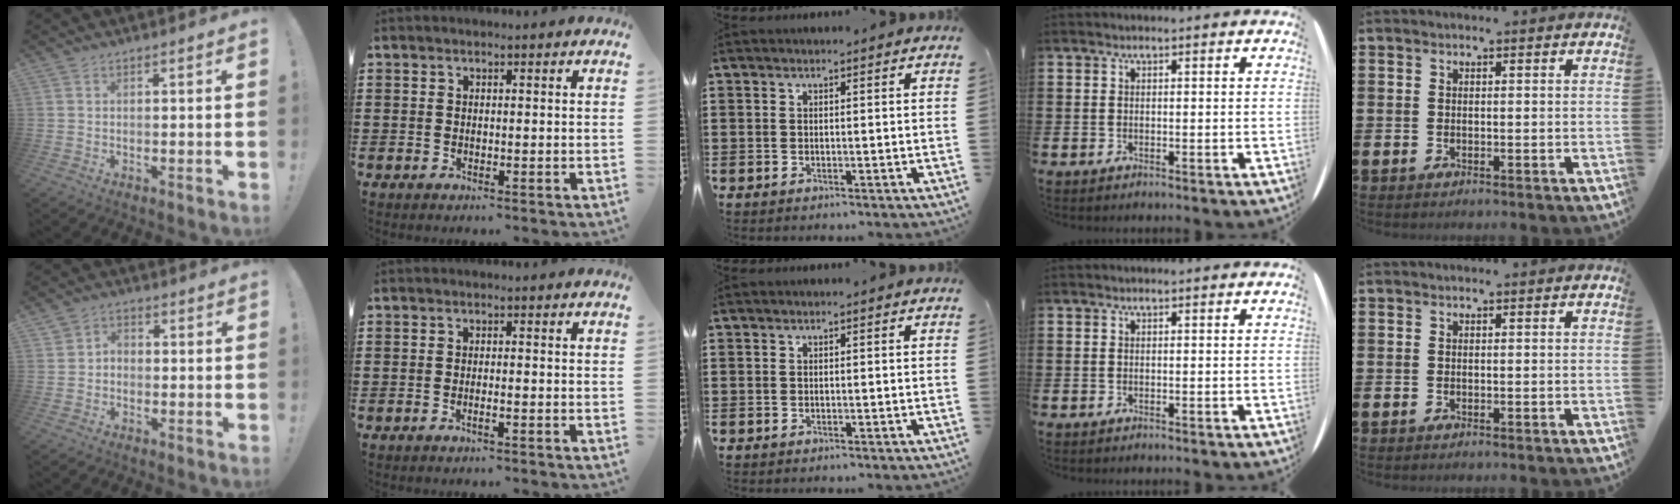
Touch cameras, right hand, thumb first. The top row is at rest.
{"thumb": {"total": 3.3, "force": [-1.5, 2.7, 1.3], "torque": [-0.027, 0.016, -0.027]}, "index": {"total": 1.0, "force": [-0.6, 0.0, 0.8], "torque": [-0.014, -0.004, -0.010]}}